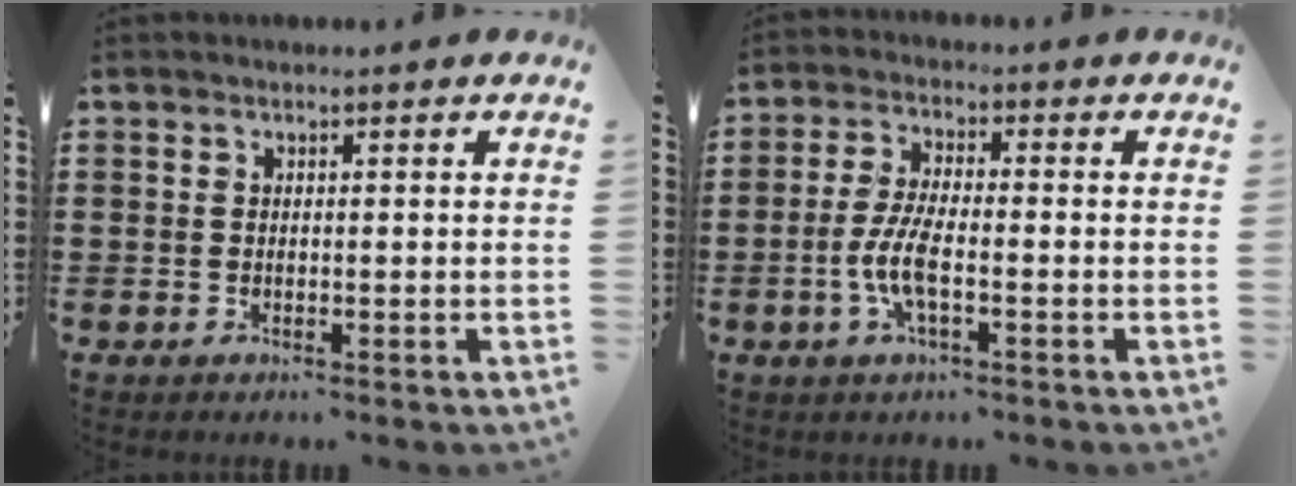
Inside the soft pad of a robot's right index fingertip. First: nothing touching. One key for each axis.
{"total": 5.8, "fx": -1.7, "fy": 1.7, "fz": 5.3, "tx": -0.126, "ty": -0.008, "tz": -0.038}